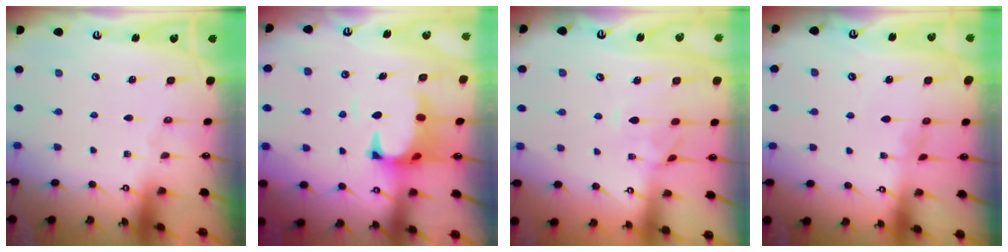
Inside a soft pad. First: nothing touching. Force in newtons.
{"total": 2.6, "press": 2.3, "slide": 1.1}
{"total": 1.8, "press": 1.5, "slide": 1.0}
{"total": 1.0, "press": 0.9, "slide": 0.3}